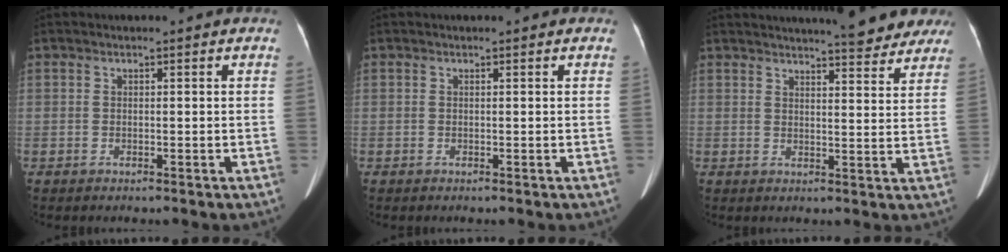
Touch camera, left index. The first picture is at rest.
{"total": 0.0}
{"total": 12.7, "force": [11.5, 2.0, 5.0], "torque": [-0.052, -0.011, 0.125]}